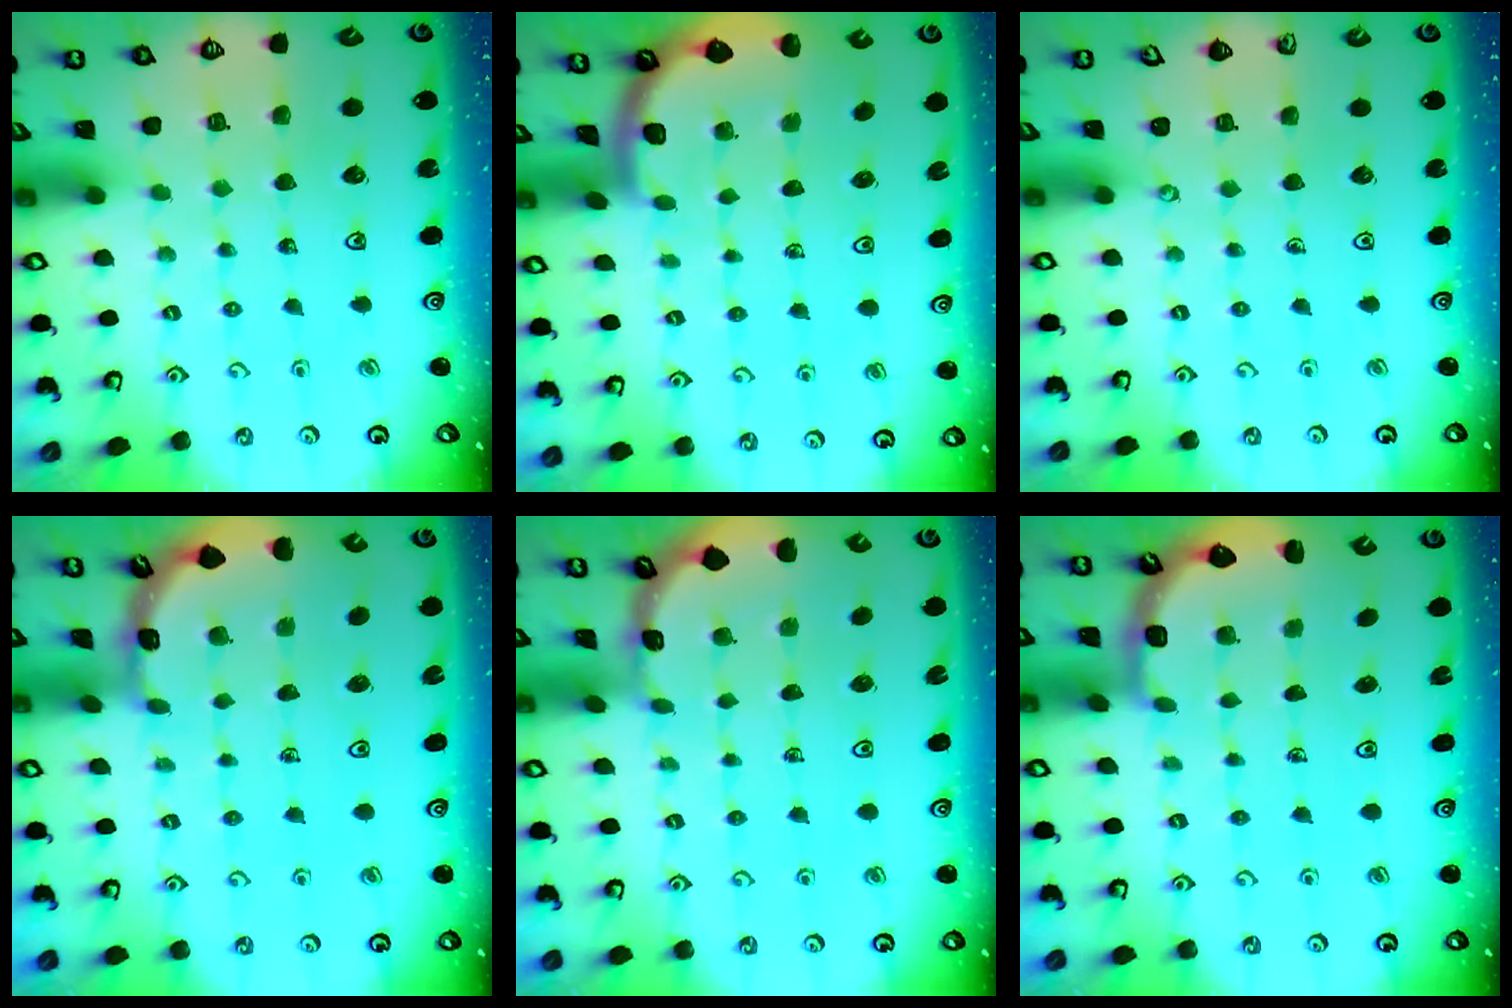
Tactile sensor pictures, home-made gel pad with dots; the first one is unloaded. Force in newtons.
{"total": 1.6, "press": 1.6, "slide": 0.1}
{"total": 0.0}
{"total": 1.9, "press": 1.9, "slide": 0.1}
{"total": 1.1, "press": 1.1, "slide": 0.2}
{"total": 2.5, "press": 2.2, "slide": 1.3}